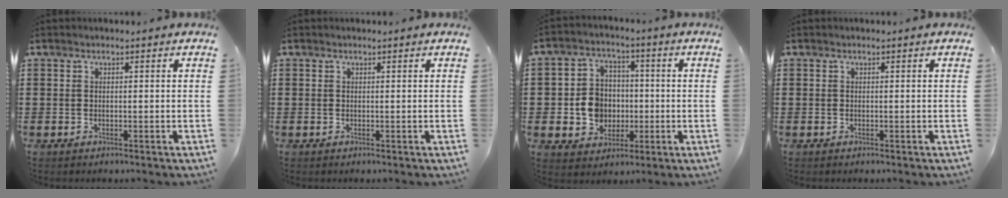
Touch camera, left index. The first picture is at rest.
{"total": 0.0}
{"total": 7.4, "force": [-0.7, 6.7, 3.0], "torque": [-0.082, 0.015, -0.013]}
{"total": 0.0}